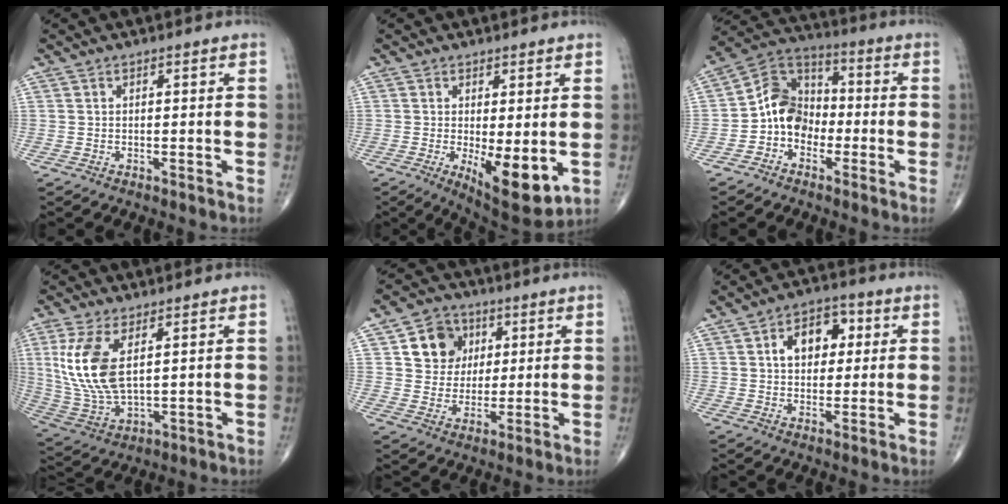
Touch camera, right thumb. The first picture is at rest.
{"total": 9.9, "force": [-1.7, 3.5, 9.1], "torque": [-0.130, -0.028, -0.013]}
{"total": 9.9, "force": [-2.6, 8.0, 5.3], "torque": [-0.067, 0.048, -0.063]}
{"total": 13.1, "force": [3.5, 6.0, 11.1], "torque": [-0.247, -0.014, 0.084]}
{"total": 9.4, "force": [3.2, 8.1, 3.7], "torque": [-0.018, -0.007, 0.053]}
{"total": 8.9, "force": [2.2, 6.0, 6.1], "torque": [-0.062, 0.010, 0.030]}